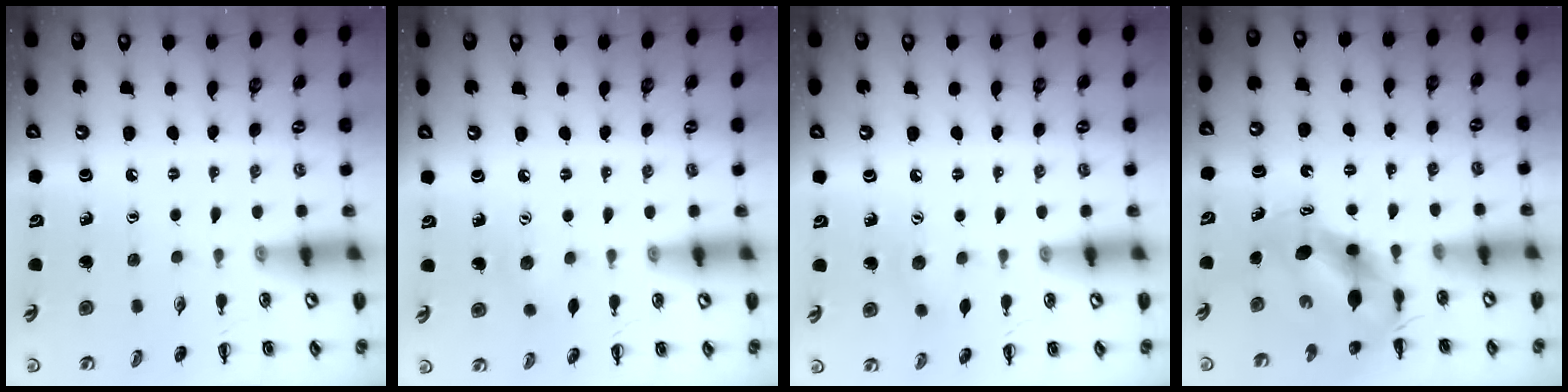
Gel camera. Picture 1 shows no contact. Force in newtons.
{"total": 3.0, "press": 2.9, "slide": 0.6}
{"total": 5.3, "press": 5.2, "slide": 1.4}
{"total": 6.6, "press": 6.5, "slide": 1.2}